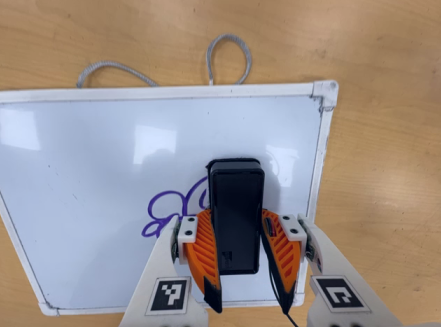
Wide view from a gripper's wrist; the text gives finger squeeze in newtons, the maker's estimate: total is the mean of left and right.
{"total": 12.2, "left": 13.1, "right": 11.2}